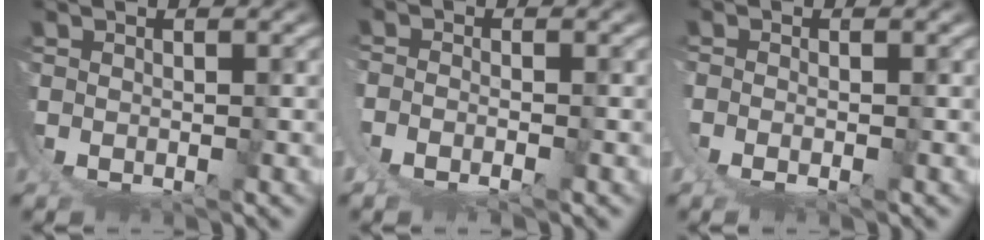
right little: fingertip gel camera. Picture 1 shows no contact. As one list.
[{"total": 2.7, "force": [0.0, 2.0, 1.8], "torque": [-0.052, -0.011, 0.003]}, {"total": 1.3, "force": [0.1, 0.4, 1.3], "torque": [-0.033, -0.009, 0.007]}]